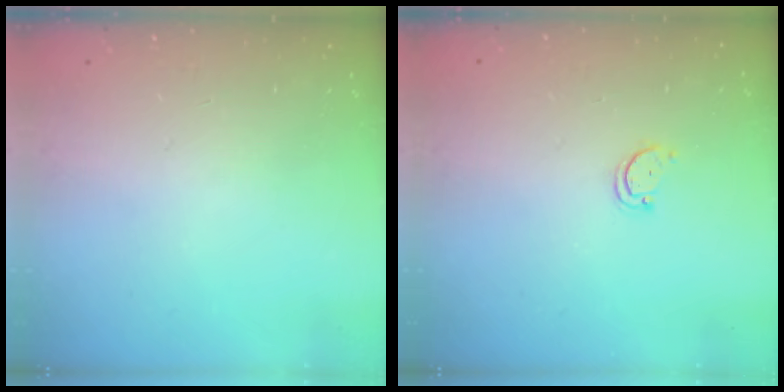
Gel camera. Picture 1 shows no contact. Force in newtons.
{"total": 2.9, "press": 2.9, "slide": 0.4}